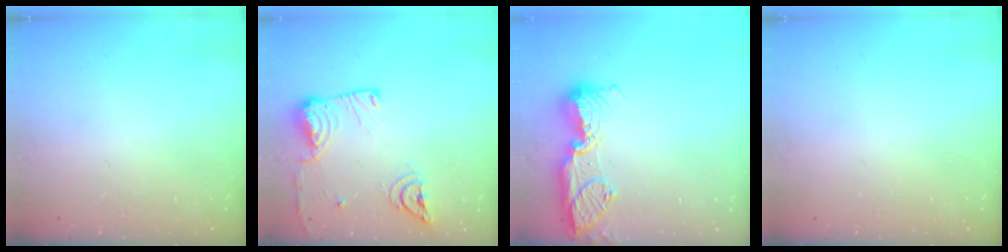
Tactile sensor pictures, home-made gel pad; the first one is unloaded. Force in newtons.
{"total": 13.5, "press": 13.4, "slide": 1.7}
{"total": 14.9, "press": 13.8, "slide": 5.6}
{"total": 0.0}